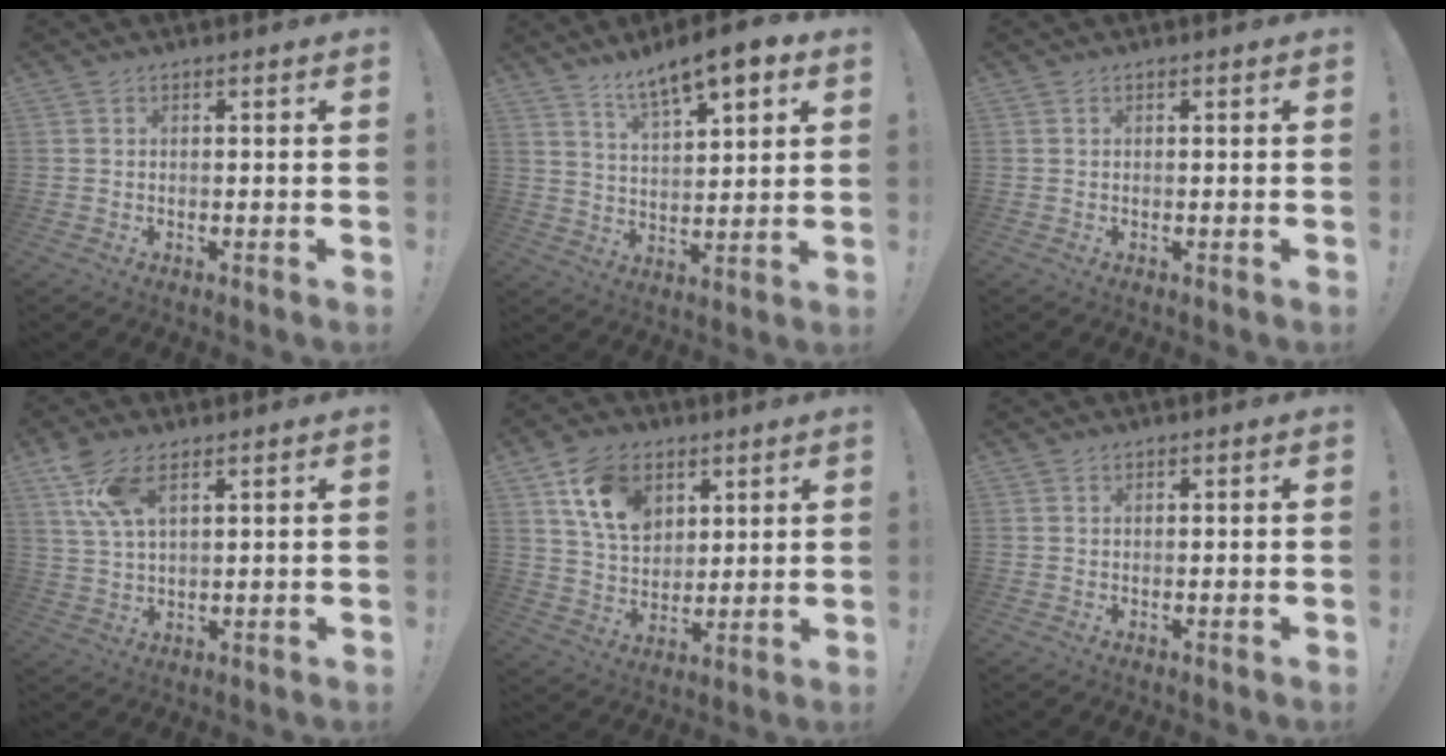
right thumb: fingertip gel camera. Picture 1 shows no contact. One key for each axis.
{"total": 11.1, "fx": 8.1, "fy": 2.9, "fz": 7.0, "tx": -0.115, "ty": -0.045, "tz": 0.139}
{"total": 0.0}
{"total": 9.3, "fx": 5.4, "fy": 3.9, "fz": 6.5, "tx": -0.127, "ty": -0.015, "tz": 0.099}
{"total": 14.3, "fx": 7.1, "fy": 10.0, "fz": 7.5, "tx": -0.127, "ty": -0.022, "tz": 0.141}
{"total": 0.6, "fx": 0.5, "fy": 0.2, "fz": 0.1, "tx": 0.003, "ty": -0.003, "tz": 0.009}